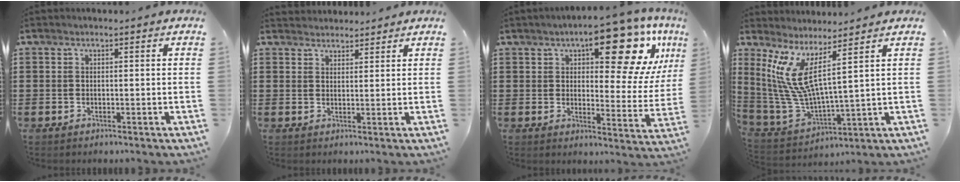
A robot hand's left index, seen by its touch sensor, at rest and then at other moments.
{"total": 2.3, "force": [2.2, 0.5, -0.3], "torque": [0.000, -0.002, 0.045]}
{"total": 15.5, "force": [8.5, 5.7, 11.7], "torque": [-0.159, -0.033, 0.132]}
{"total": 9.2, "force": [4.9, 1.7, 7.6], "torque": [-0.197, -0.050, 0.079]}